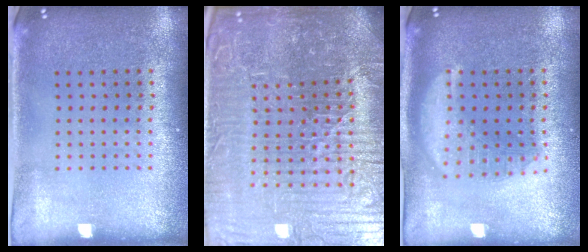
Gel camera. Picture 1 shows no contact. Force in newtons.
{"total": 6.7, "press": 6.2, "slide": 2.6}
{"total": 2.8, "press": 2.7, "slide": 0.4}